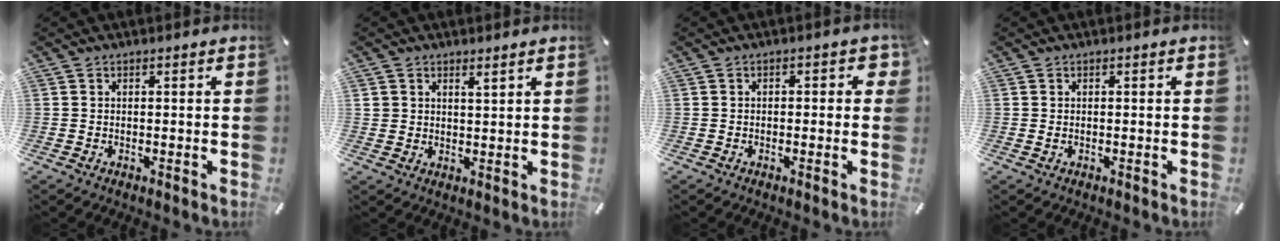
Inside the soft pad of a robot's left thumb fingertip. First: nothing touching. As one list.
[{"total": 2.0, "force": [1.6, 1.2, 0.5], "torque": [-0.010, -0.001, 0.030]}, {"total": 2.3, "force": [-0.6, 1.3, 1.8], "torque": [-0.026, 0.007, -0.014]}, {"total": 0.7, "force": [-0.1, 0.3, 0.6], "torque": [-0.011, 0.000, -0.003]}]